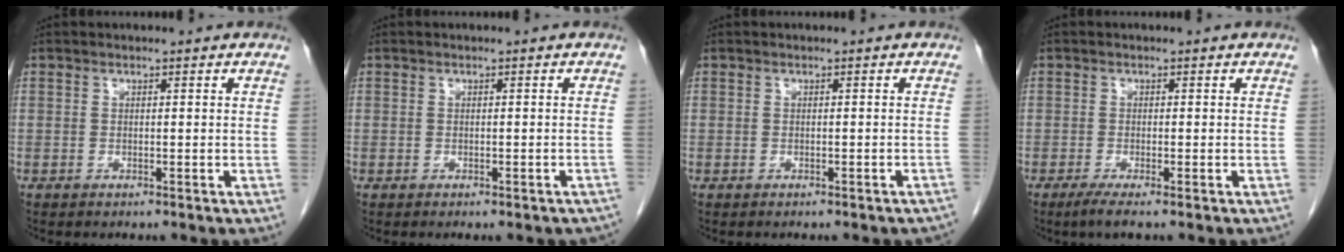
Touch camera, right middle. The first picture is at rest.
{"total": 3.7, "force": [-3.2, 0.9, 1.6], "torque": [-0.011, -0.001, -0.034]}
{"total": 4.1, "force": [-3.7, 0.6, 1.5], "torque": [-0.019, -0.005, -0.040]}
{"total": 2.3, "force": [-1.5, 0.0, 1.8], "torque": [-0.037, -0.008, -0.030]}